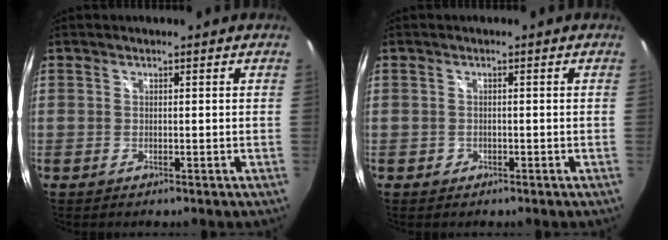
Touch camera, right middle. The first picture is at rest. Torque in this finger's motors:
{"motor_torque": [-0.25, 0.02, 0.01, -0.01]}